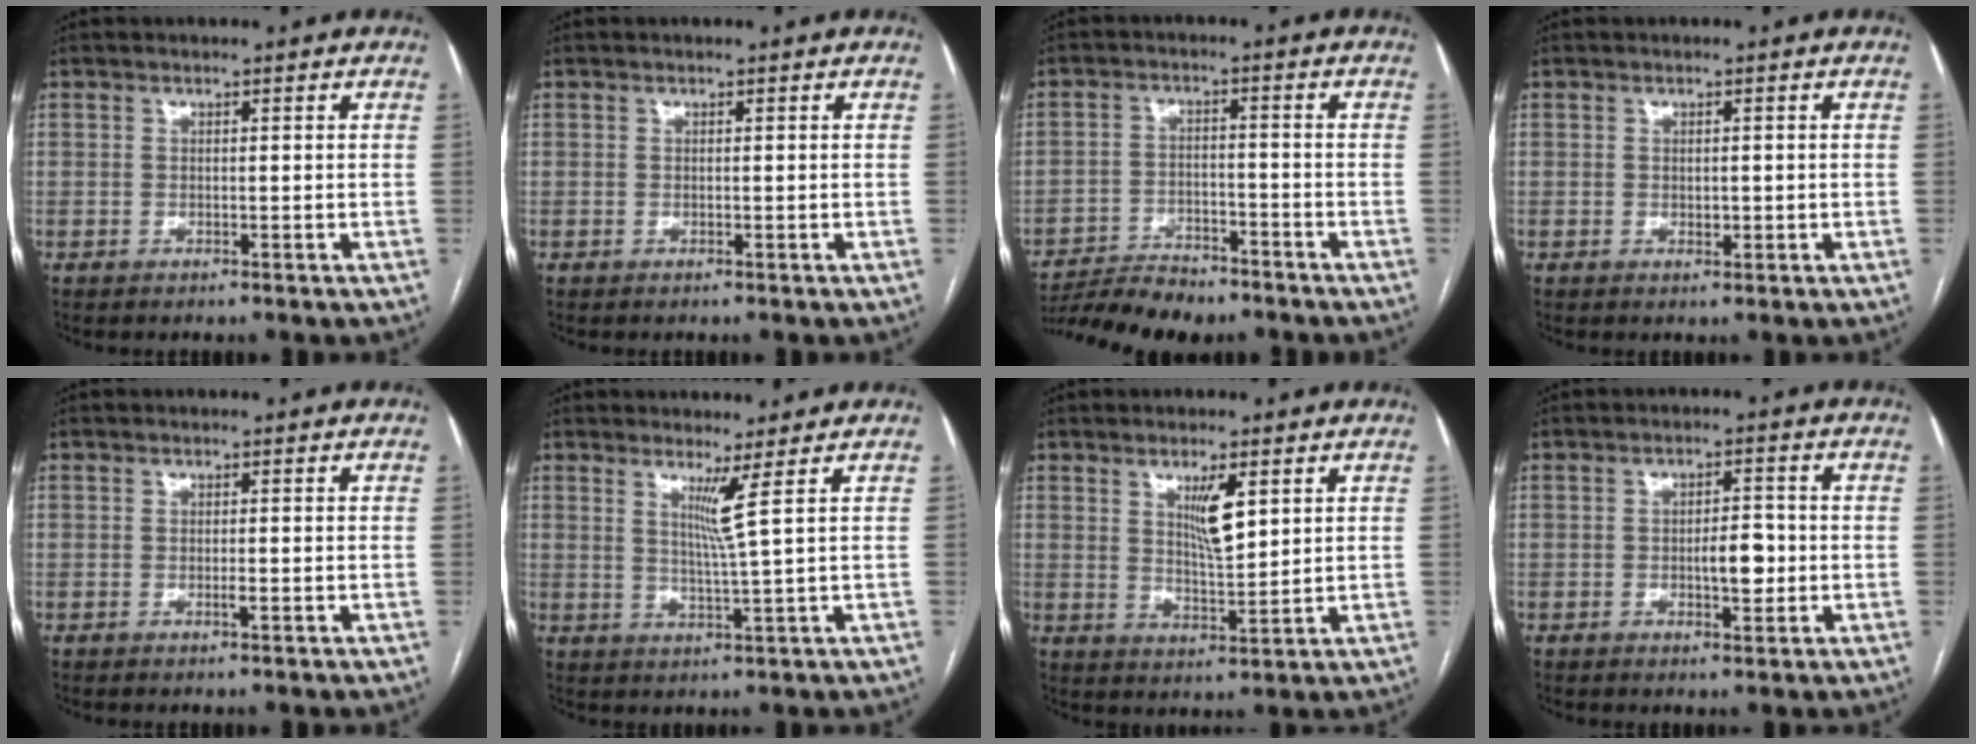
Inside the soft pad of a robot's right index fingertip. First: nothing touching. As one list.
[{"total": 0.0}, {"total": 10.9, "force": [-9.8, 2.5, 4.1], "torque": [-0.064, -0.007, -0.155]}, {"total": 1.4, "force": [-0.1, 0.8, 1.1], "torque": [-0.016, -0.001, 0.002]}, {"total": 1.1, "force": [-0.3, 0.1, 1.1], "torque": [-0.019, -0.001, -0.004]}, {"total": 3.6, "force": [1.7, -1.7, 2.7], "torque": [-0.054, -0.018, 0.038]}, {"total": 5.7, "force": [2.4, 1.2, 5.0], "torque": [-0.090, -0.009, 0.046]}, {"total": 4.5, "force": [-0.8, 1.7, 4.1], "torque": [-0.061, 0.003, -0.008]}]